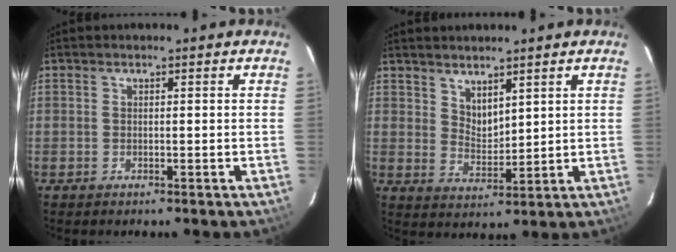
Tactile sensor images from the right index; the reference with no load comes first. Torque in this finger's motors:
{"motor_torque": [-0.10, 0.04, -0.03, 0.00]}